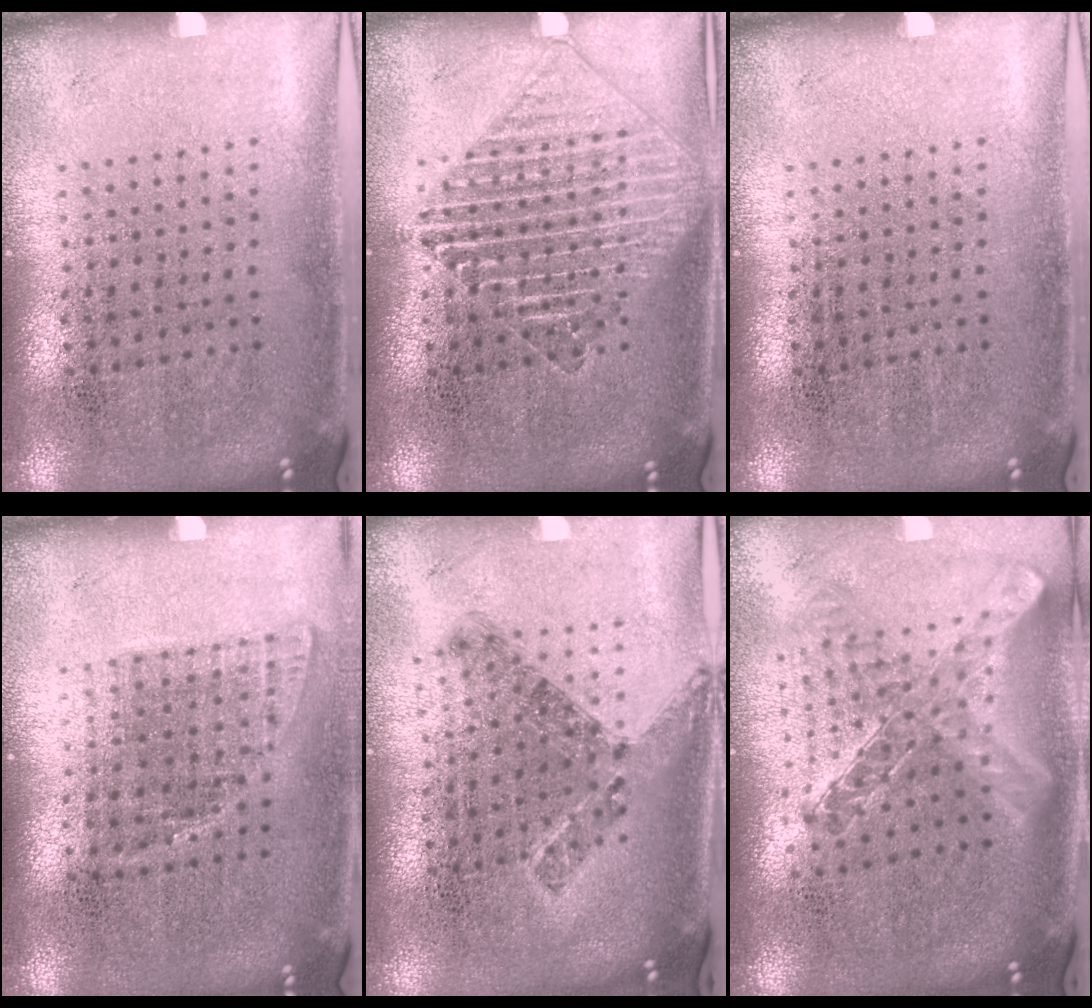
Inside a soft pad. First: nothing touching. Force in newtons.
{"total": 2.8, "press": 2.8, "slide": 0.5}
{"total": 0.0}
{"total": 1.0, "press": 0.9, "slide": 0.5}
{"total": 0.8, "press": 0.8, "slide": 0.2}
{"total": 1.2, "press": 1.1, "slide": 0.5}